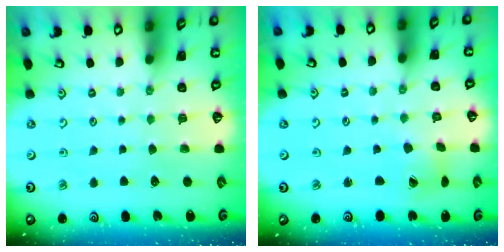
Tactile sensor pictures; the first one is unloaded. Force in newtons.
{"total": 3.0, "press": 2.9, "slide": 0.5}